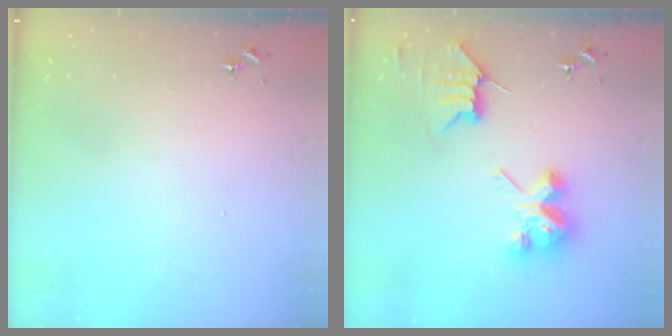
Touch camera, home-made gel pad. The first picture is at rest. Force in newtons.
{"total": 9.0, "press": 9.0, "slide": 0.6}